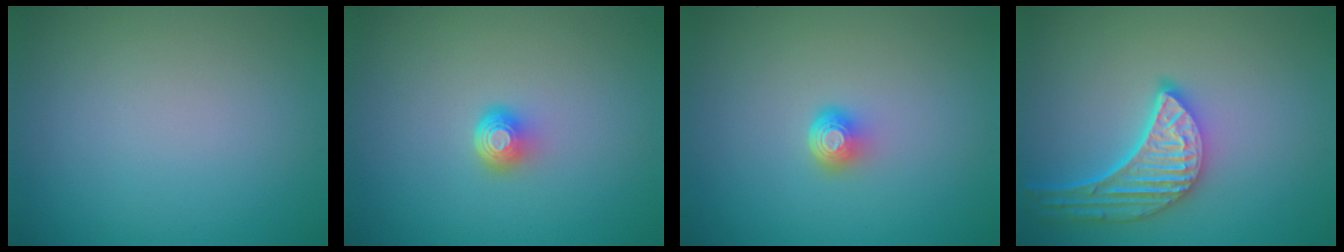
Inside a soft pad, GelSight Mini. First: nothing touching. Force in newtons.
{"total": 2.0, "press": 1.3, "slide": 1.6}
{"total": 2.0, "press": 1.3, "slide": 1.6}
{"total": 5.4, "press": 4.3, "slide": 3.4}